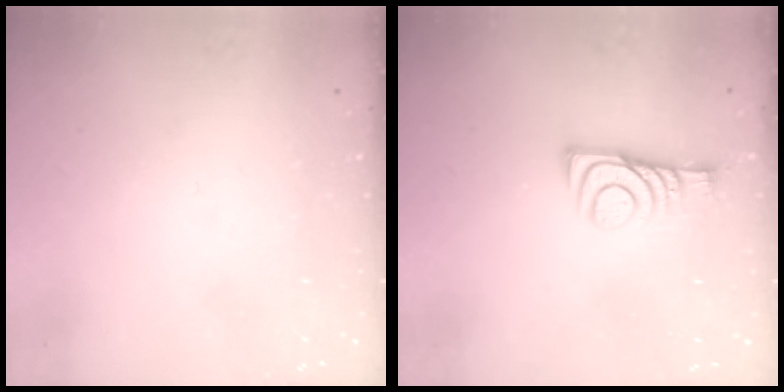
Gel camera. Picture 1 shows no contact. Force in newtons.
{"total": 7.8, "press": 7.8, "slide": 0.7}